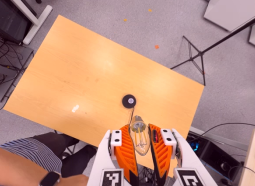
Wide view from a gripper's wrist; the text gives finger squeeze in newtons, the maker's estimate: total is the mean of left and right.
{"total": 22.0, "left": 27.0, "right": 17.0}